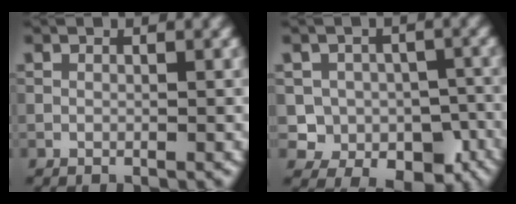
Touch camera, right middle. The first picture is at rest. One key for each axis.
{"total": 7.5, "fx": -2.5, "fy": 6.6, "fz": 2.5, "tx": -0.019, "ty": 0.000, "tz": -0.055}